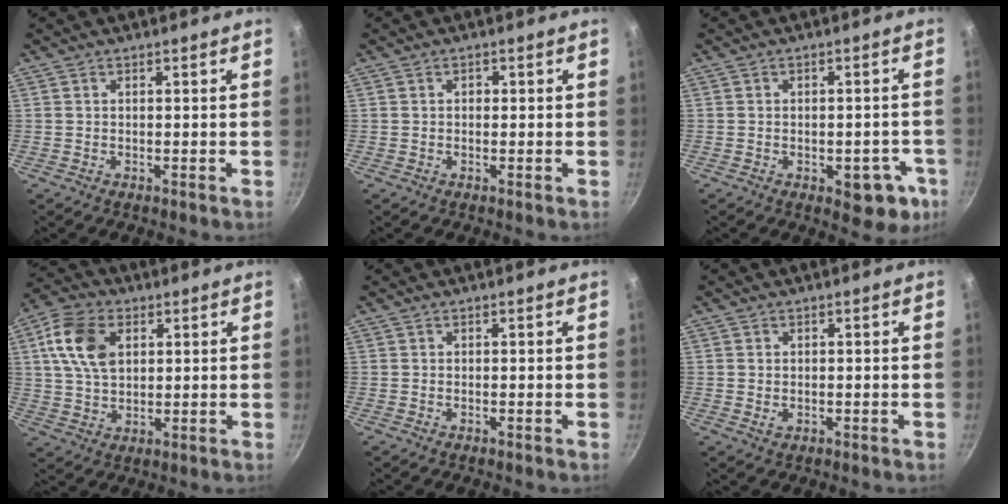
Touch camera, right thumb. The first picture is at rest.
{"total": 0.7, "force": [0.0, 0.6, 0.4], "torque": [-0.002, 0.005, 0.000]}
{"total": 8.6, "force": [-3.2, 5.0, 6.2], "torque": [-0.030, 0.016, -0.034]}
{"total": 11.2, "force": [3.2, 7.4, 7.8], "torque": [-0.137, 0.005, 0.056]}
{"total": 0.0}
{"total": 1.5, "force": [-0.2, 1.3, 0.7], "torque": [-0.011, -0.002, -0.003]}